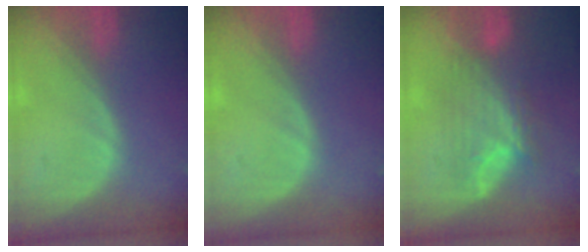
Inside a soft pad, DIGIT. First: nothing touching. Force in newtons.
{"total": 0.0}
{"total": 7.6, "press": 7.3, "slide": 2.3}